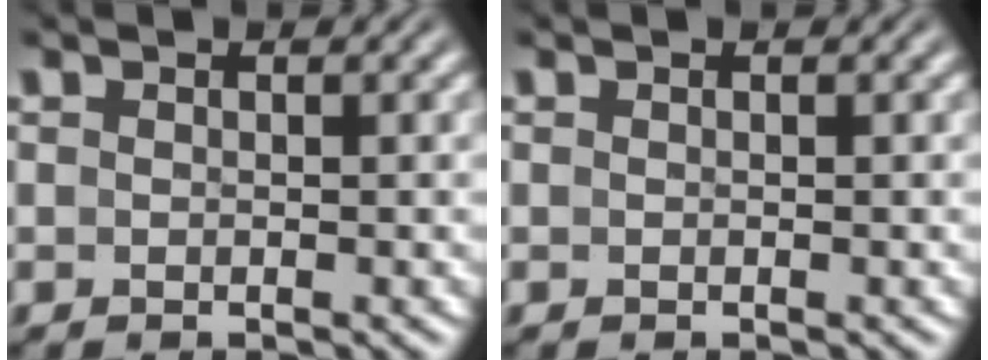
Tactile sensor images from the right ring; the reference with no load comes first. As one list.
[{"total": 0.0}]